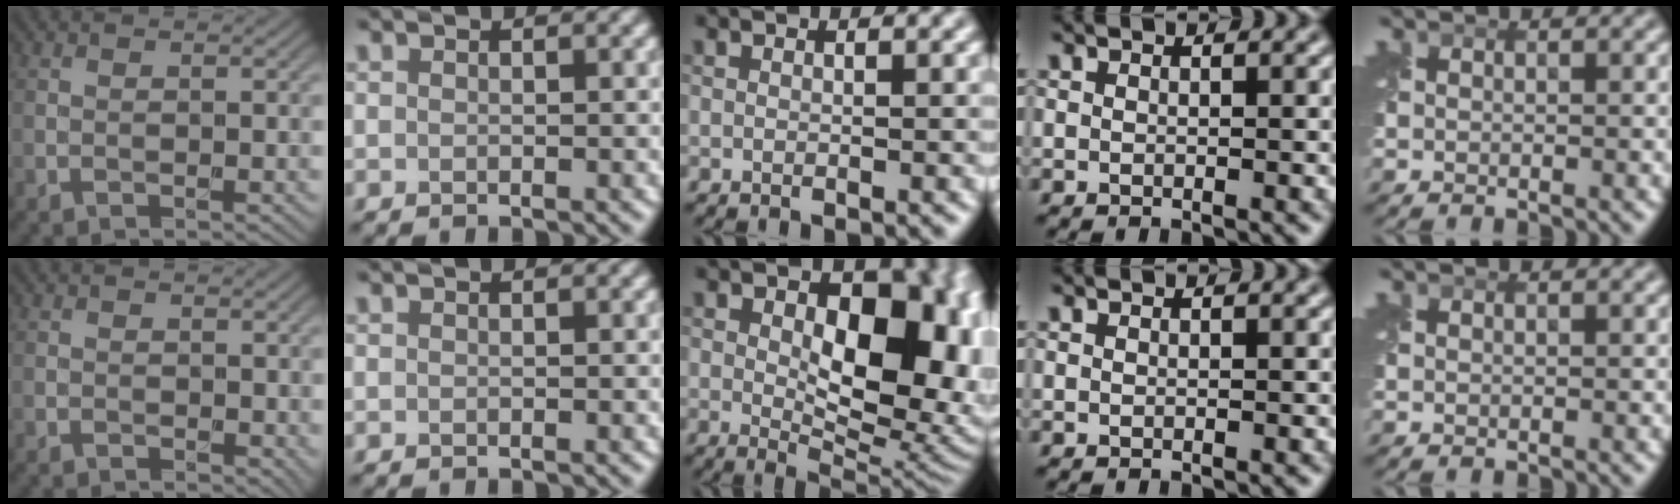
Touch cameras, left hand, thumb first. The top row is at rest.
{"thumb": {"total": 1.2, "force": [0.2, 0.8, 0.8], "torque": [-0.009, -0.004, 0.006]}, "middle": {"total": 12.0, "force": [1.6, 6.9, 9.6], "torque": [-0.113, -0.008, 0.031]}}